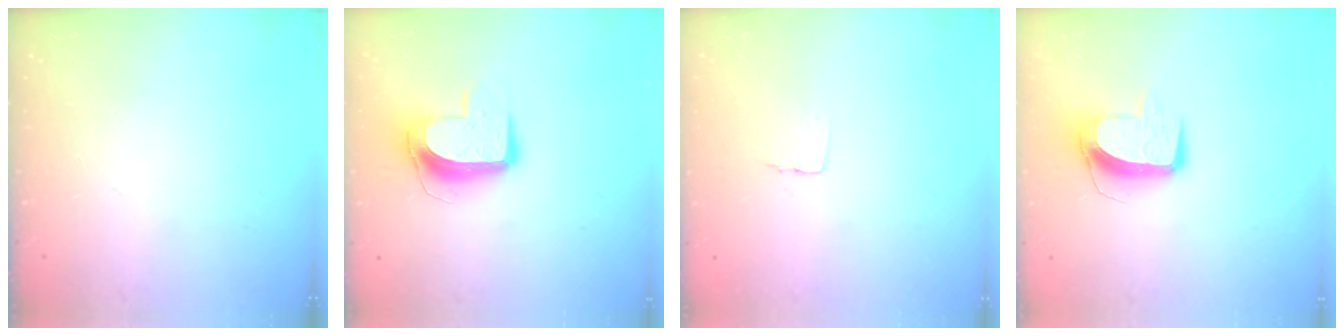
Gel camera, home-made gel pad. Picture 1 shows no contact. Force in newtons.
{"total": 10.6, "press": 10.5, "slide": 1.0}
{"total": 3.1, "press": 3.1, "slide": 0.2}
{"total": 10.3, "press": 10.3, "slide": 0.8}